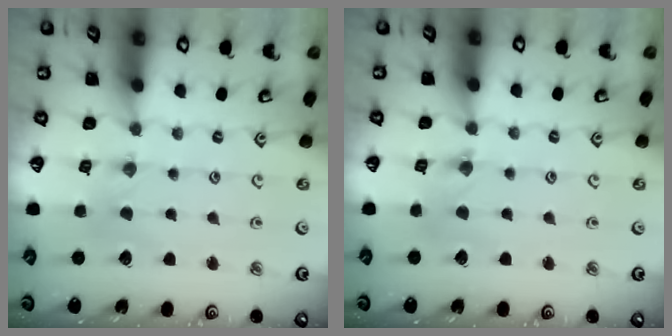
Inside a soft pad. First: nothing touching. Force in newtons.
{"total": 1.5, "press": 1.4, "slide": 0.3}